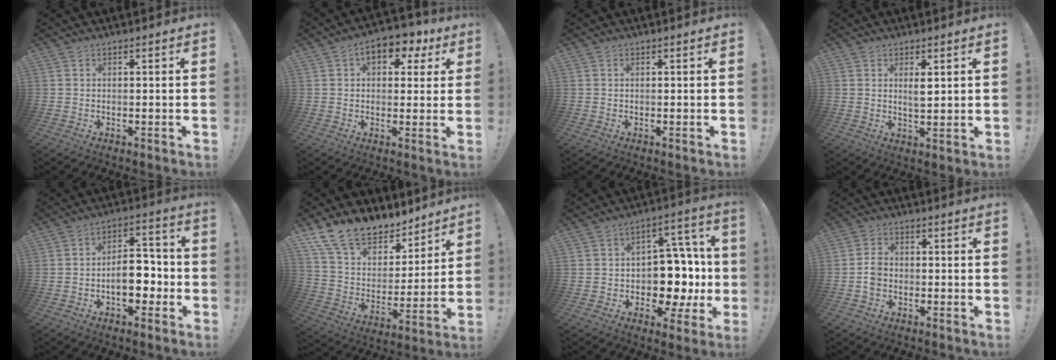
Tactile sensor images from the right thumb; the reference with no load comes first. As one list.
[{"total": 9.0, "force": [4.0, 5.2, 6.1], "torque": [-0.086, -0.014, 0.069]}, {"total": 0.0}, {"total": 3.5, "force": [1.4, 1.1, 3.0], "torque": [-0.044, -0.013, 0.020]}, {"total": 11.6, "force": [-2.9, 6.9, 8.9], "torque": [-0.139, 0.022, -0.049]}, {"total": 15.9, "force": [12.6, 7.7, 5.8], "torque": [-0.114, -0.089, 0.238]}, {"total": 13.6, "force": [-1.8, 10.1, 8.9], "torque": [-0.099, 0.013, -0.015]}, {"total": 4.7, "force": [-1.6, 3.4, 2.8], "torque": [-0.043, 0.013, -0.027]}]